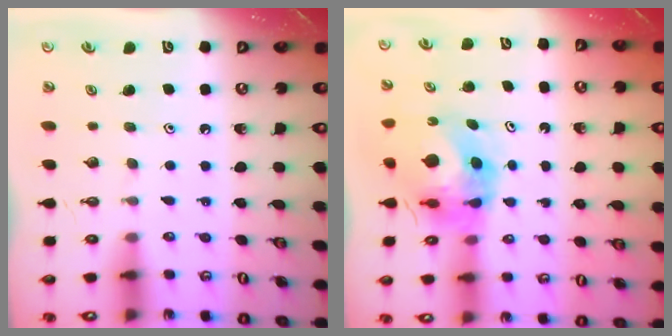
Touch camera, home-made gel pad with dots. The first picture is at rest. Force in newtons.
{"total": 8.4, "press": 8.4, "slide": 1.0}